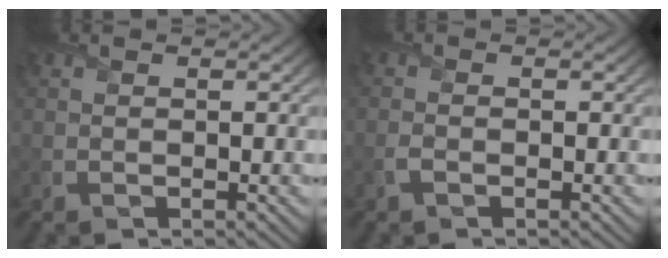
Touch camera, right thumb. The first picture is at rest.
{"total": 1.1, "force": [-0.7, 0.5, 0.7], "torque": [-0.019, 0.000, -0.015]}